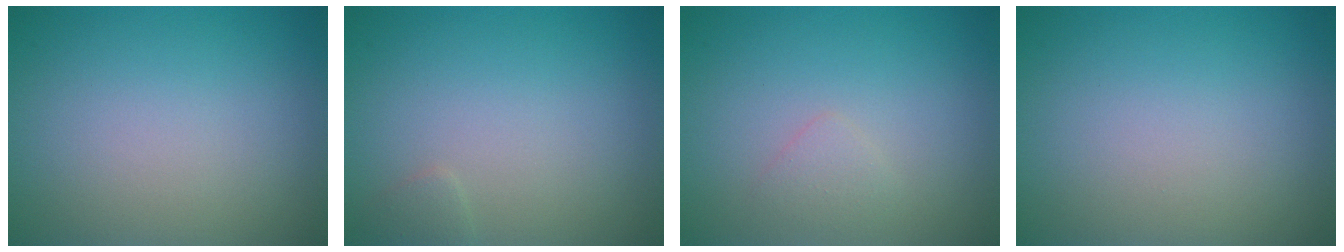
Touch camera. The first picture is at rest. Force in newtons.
{"total": 0.7, "press": 0.7, "slide": 0.0}
{"total": 1.1, "press": 1.1, "slide": 0.1}
{"total": 0.0}